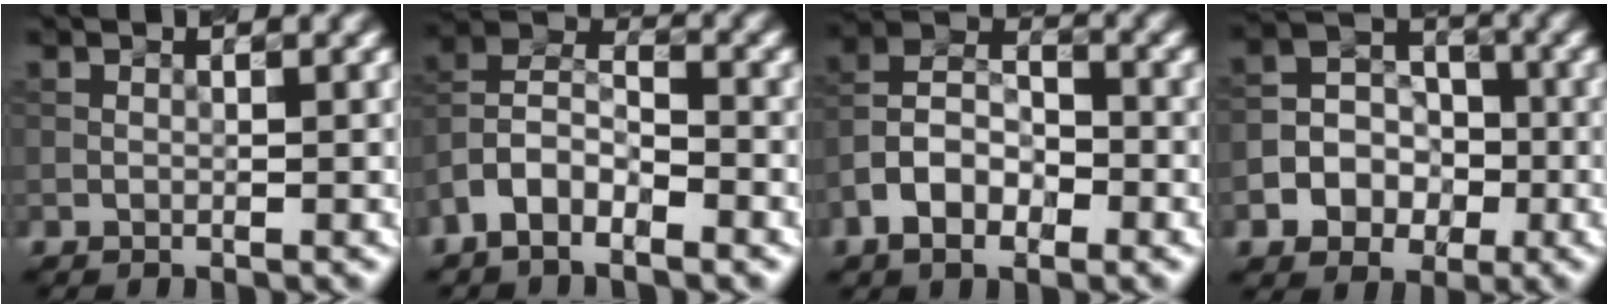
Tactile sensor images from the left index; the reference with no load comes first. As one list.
[{"total": 5.1, "force": [-3.1, 2.5, 3.1], "torque": [-0.055, 0.007, -0.068]}, {"total": 6.0, "force": [-2.9, 3.4, 4.0], "torque": [-0.070, 0.010, -0.063]}, {"total": 5.6, "force": [-2.1, 4.5, 2.5], "torque": [-0.024, 0.006, -0.052]}]